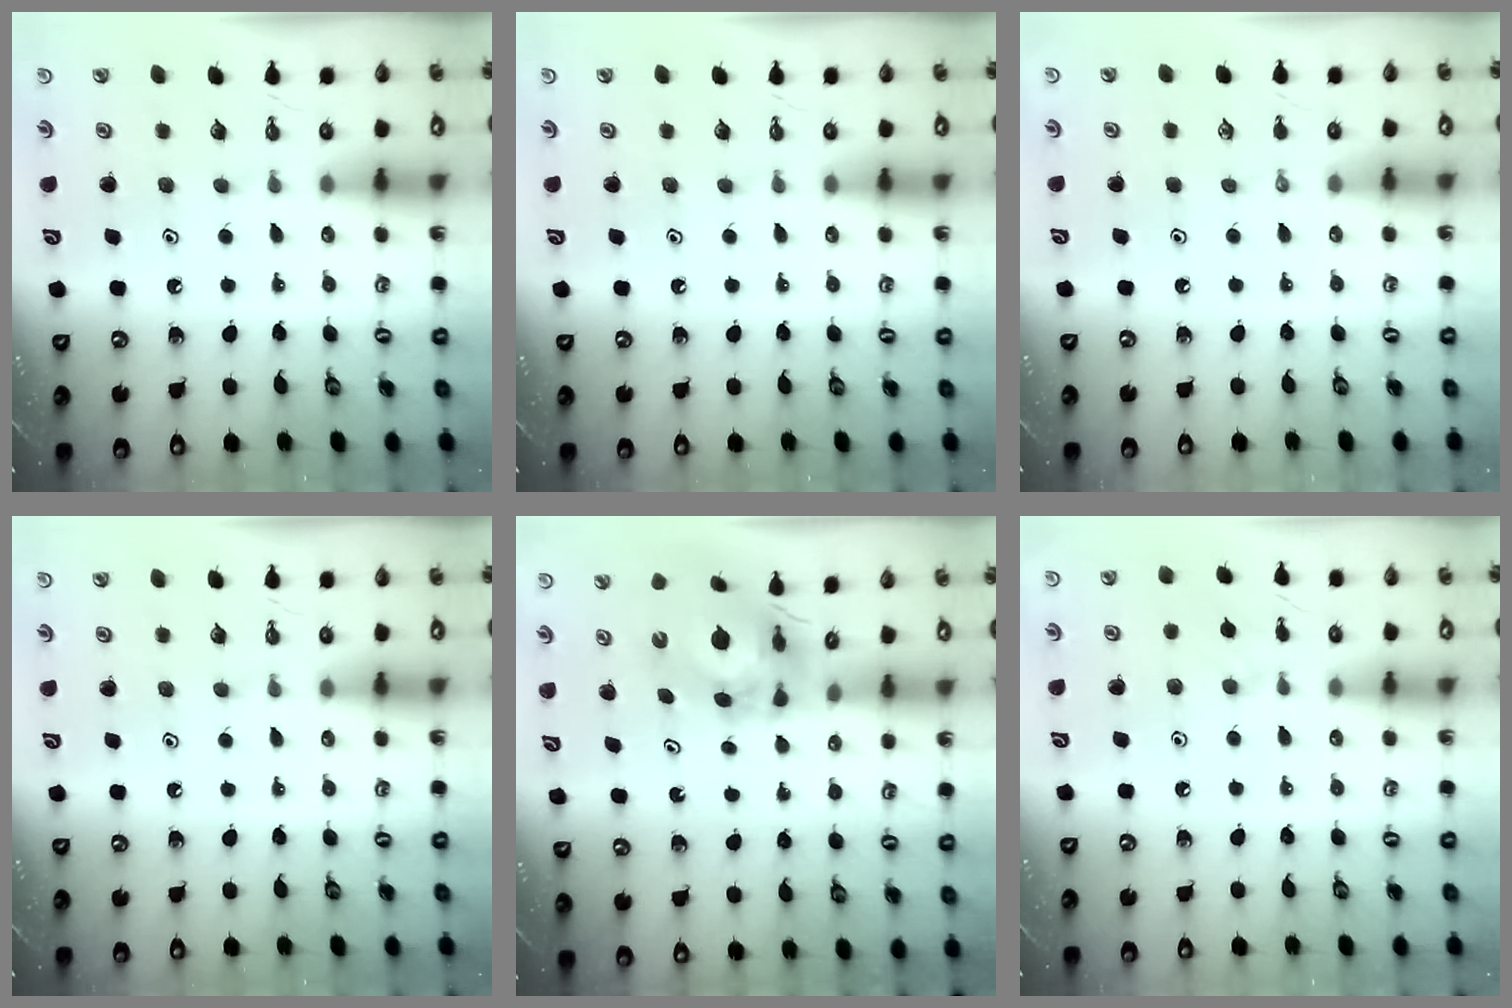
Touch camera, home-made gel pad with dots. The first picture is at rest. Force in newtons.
{"total": 0.0}
{"total": 0.0}
{"total": 0.0}
{"total": 5.8, "press": 5.8, "slide": 0.5}
{"total": 1.9, "press": 1.9, "slide": 0.4}